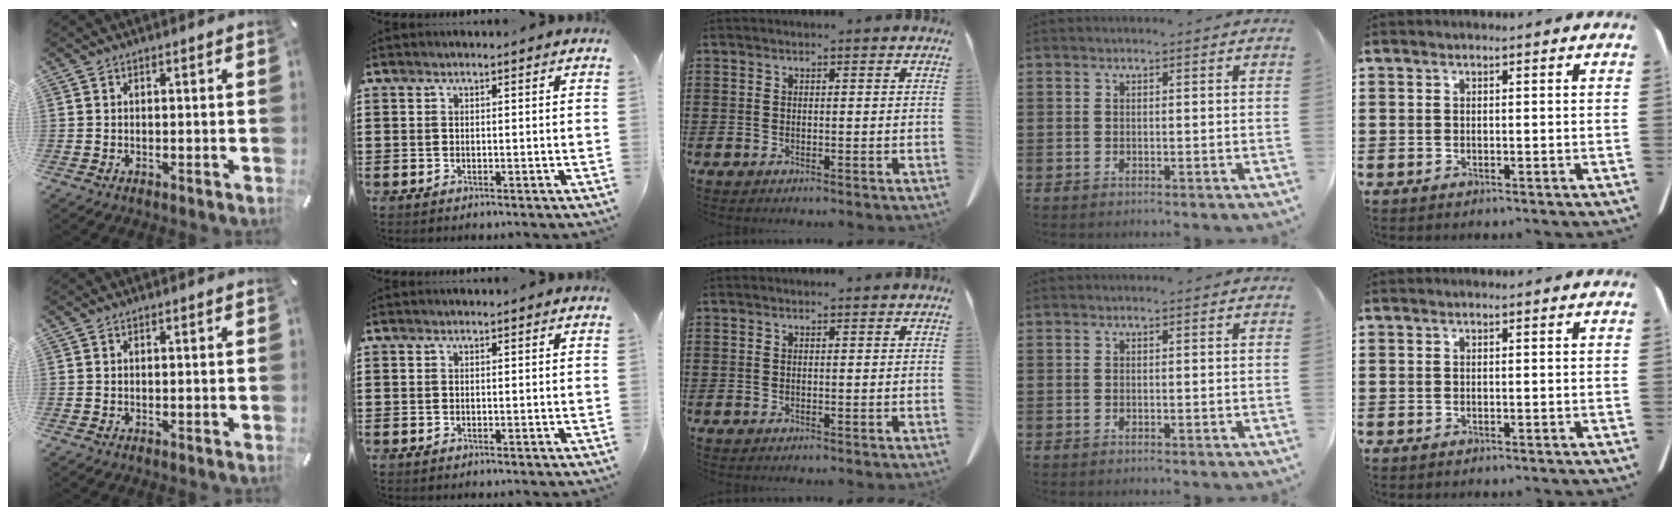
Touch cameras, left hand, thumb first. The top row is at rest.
{}